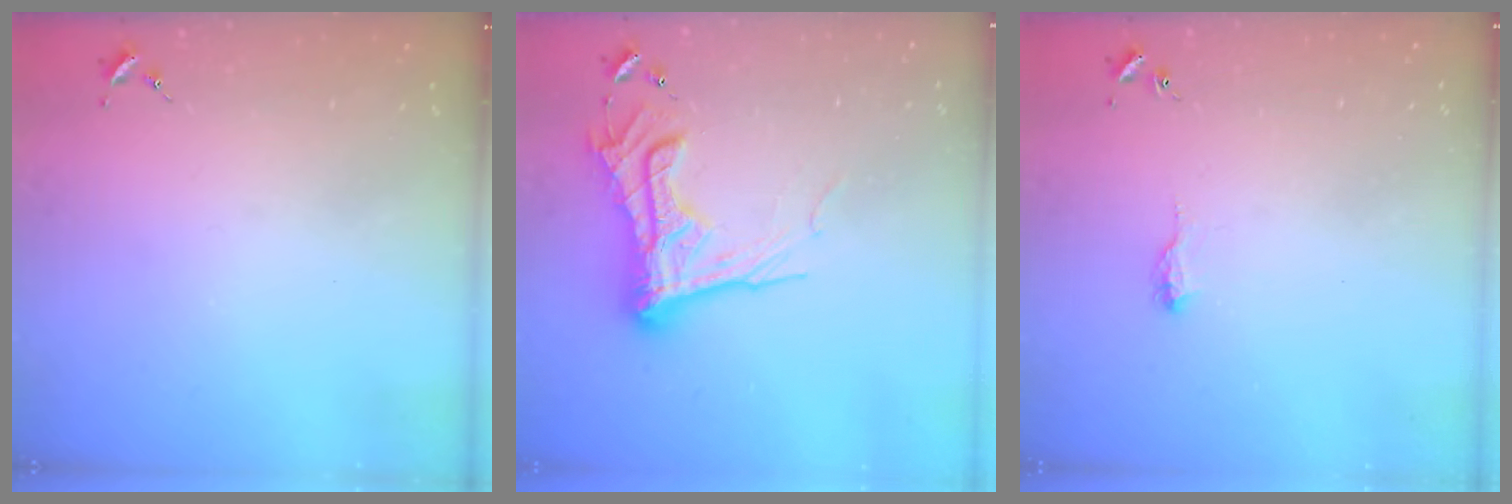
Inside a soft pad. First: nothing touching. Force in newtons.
{"total": 17.7, "press": 17.7, "slide": 1.3}
{"total": 6.9, "press": 6.9, "slide": 0.9}